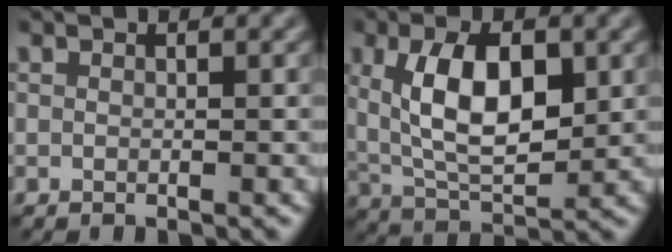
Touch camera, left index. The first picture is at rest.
{"total": 7.9, "force": [1.2, 3.9, 6.8], "torque": [-0.127, -0.001, 0.024]}